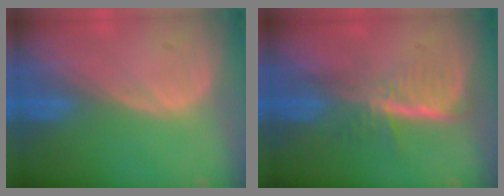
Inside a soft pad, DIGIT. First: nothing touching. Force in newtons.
{"total": 6.0, "press": 5.1, "slide": 3.0}